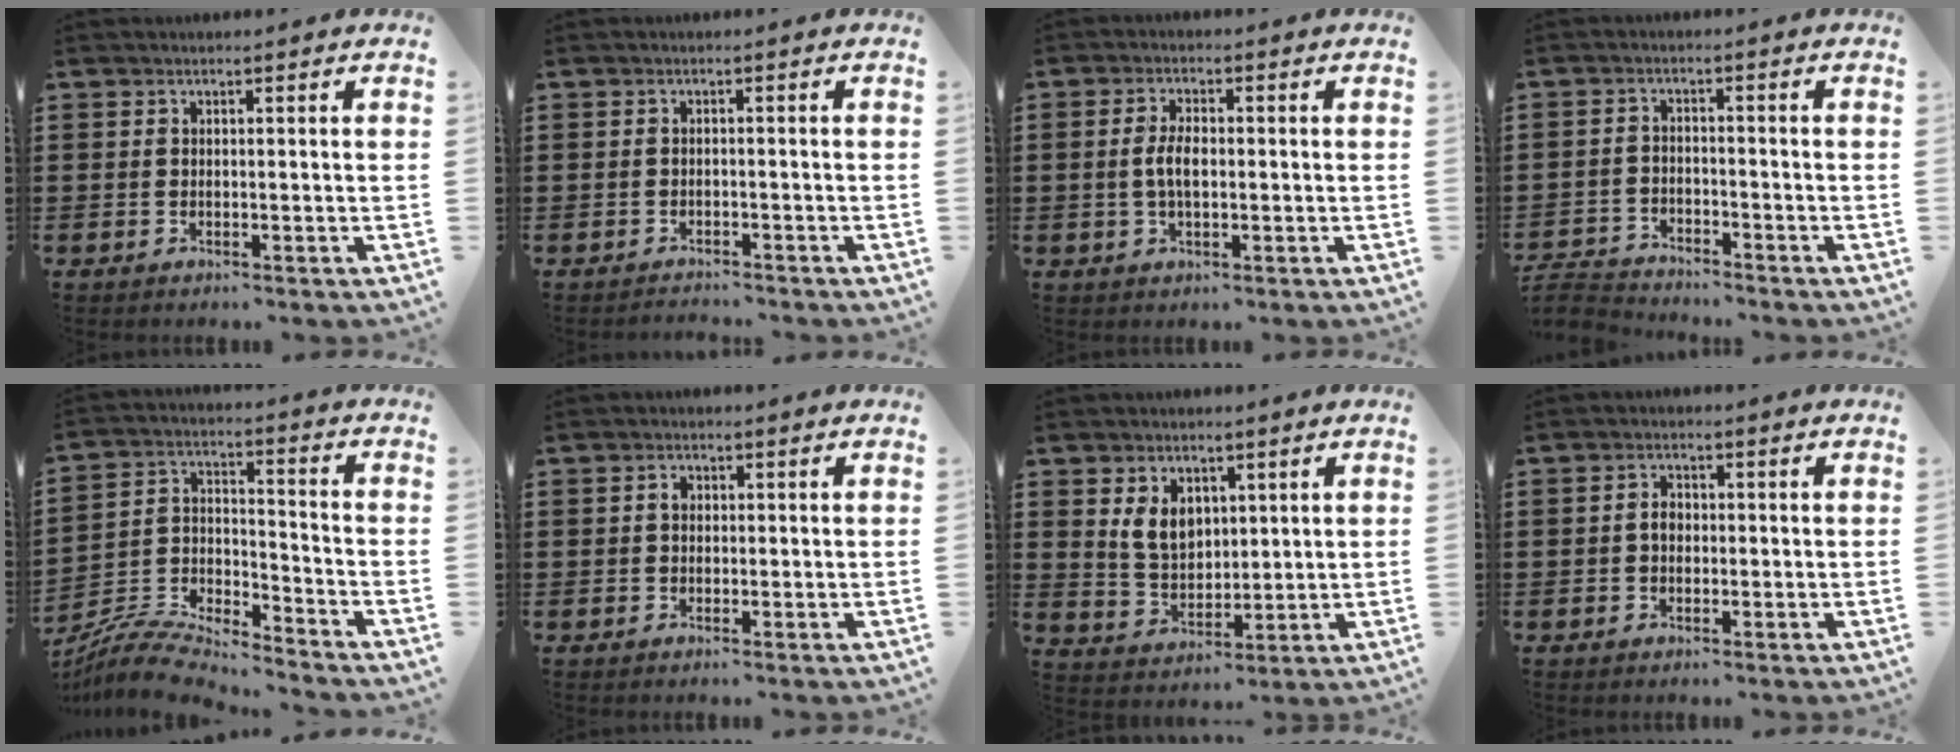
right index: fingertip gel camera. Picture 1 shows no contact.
{"total": 1.2, "force": [-1.2, 0.1, -0.2], "torque": [0.000, 0.004, -0.027]}
{"total": 3.9, "force": [-0.1, 1.8, 3.5], "torque": [-0.075, 0.001, -0.006]}
{"total": 3.7, "force": [-3.7, 0.3, 0.0], "torque": [-0.012, -0.002, -0.082]}
{"total": 6.9, "force": [-6.7, 0.9, 1.3], "torque": [-0.042, -0.004, -0.138]}
{"total": 1.4, "force": [0.2, 1.0, 0.9], "torque": [-0.020, 0.007, 0.002]}
{"total": 6.0, "force": [2.2, 4.3, 3.5], "torque": [-0.084, 0.007, 0.037]}
{"total": 2.1, "force": [-0.2, 1.5, 1.5], "torque": [-0.029, 0.006, -0.005]}